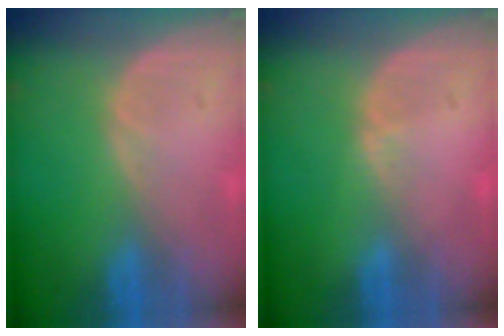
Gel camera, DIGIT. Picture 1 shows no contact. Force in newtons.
{"total": 0.5, "press": 0.5, "slide": 0.2}